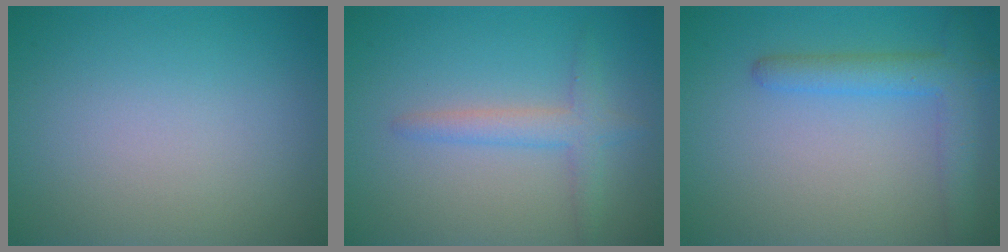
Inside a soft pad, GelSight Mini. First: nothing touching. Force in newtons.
{"total": 2.4, "press": 2.4, "slide": 0.2}
{"total": 3.5, "press": 3.5, "slide": 0.2}